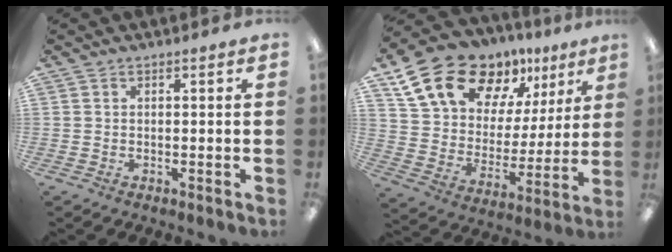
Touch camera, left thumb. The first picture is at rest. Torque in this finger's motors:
{"motor_torque": [2.47, 2.50, 1.38, -1.38, 0.18]}